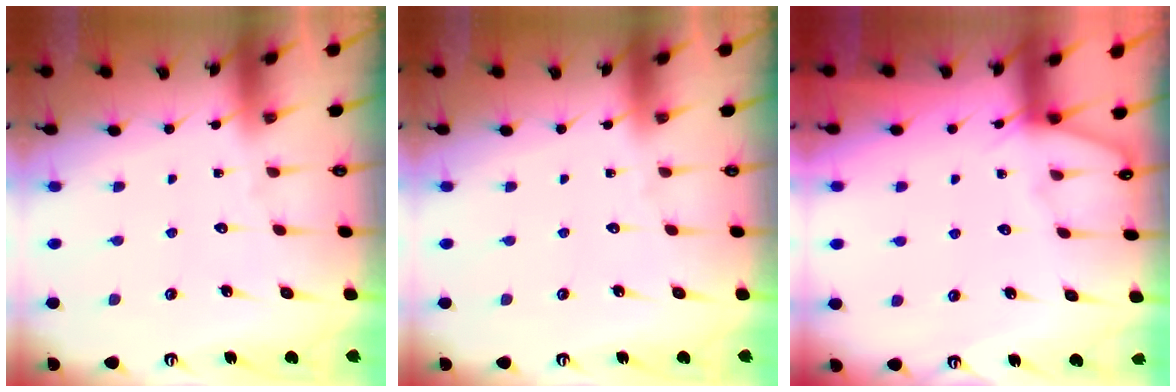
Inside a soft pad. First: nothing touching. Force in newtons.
{"total": 0.0}
{"total": 4.2, "press": 4.2, "slide": 0.5}